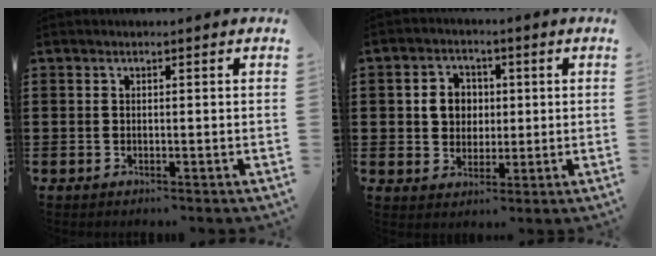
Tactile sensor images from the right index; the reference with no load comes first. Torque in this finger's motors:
{"motor_torque": [0.46, -0.42, 0.18, 0.08]}